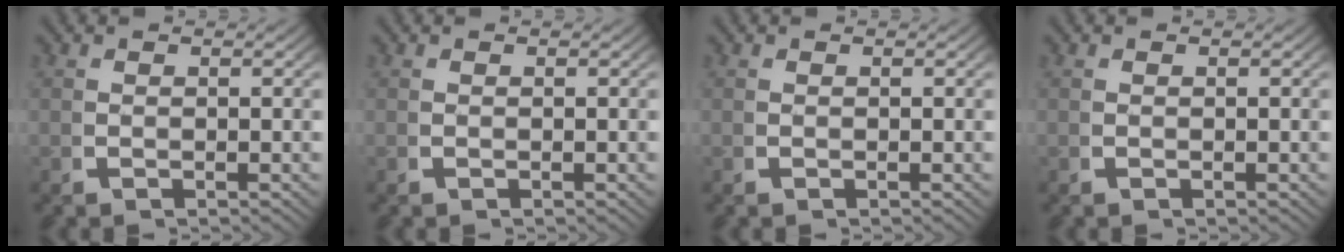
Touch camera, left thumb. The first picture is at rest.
{"total": 0.0}
{"total": 0.0}
{"total": 0.0}